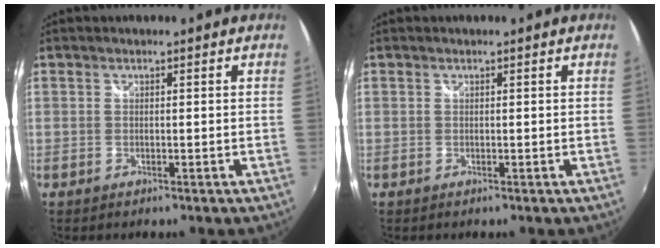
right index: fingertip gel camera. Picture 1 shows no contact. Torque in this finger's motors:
{"motor_torque": [0.01, 0.01, -0.02, 0.00]}